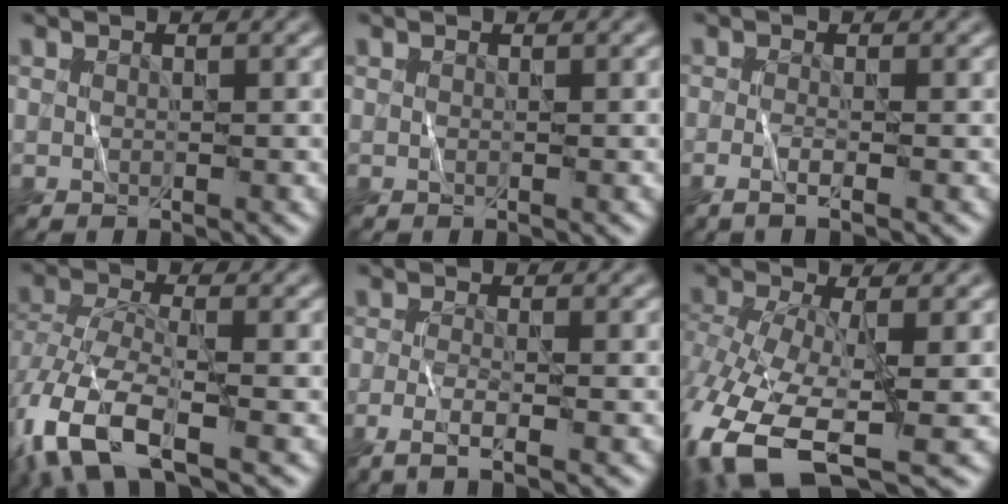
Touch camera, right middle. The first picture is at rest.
{"total": 0.0}
{"total": 2.1, "force": [-0.8, 0.5, 1.9], "torque": [-0.032, -0.006, -0.019]}
{"total": 8.9, "force": [-4.4, 3.8, 6.8], "torque": [-0.154, -0.011, -0.089]}
{"total": 2.9, "force": [-1.4, 0.7, 2.5], "torque": [-0.049, -0.007, -0.033]}
{"total": 11.9, "force": [-5.4, 5.0, 9.3], "torque": [-0.217, -0.026, -0.094]}